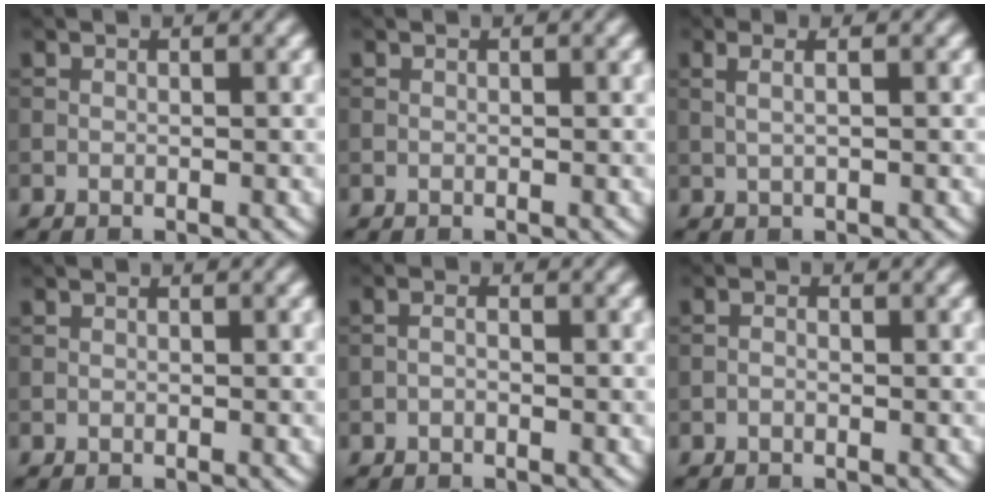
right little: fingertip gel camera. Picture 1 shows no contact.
{"total": 0.0}
{"total": 2.4, "force": [1.0, 1.0, 1.9], "torque": [-0.024, 0.009, 0.000]}
{"total": 0.0}
{"total": 0.9, "force": [-0.4, 0.4, 0.6], "torque": [-0.012, -0.003, -0.014]}
{"total": 0.7, "force": [-0.3, 0.4, 0.5], "torque": [-0.011, 0.000, -0.010]}